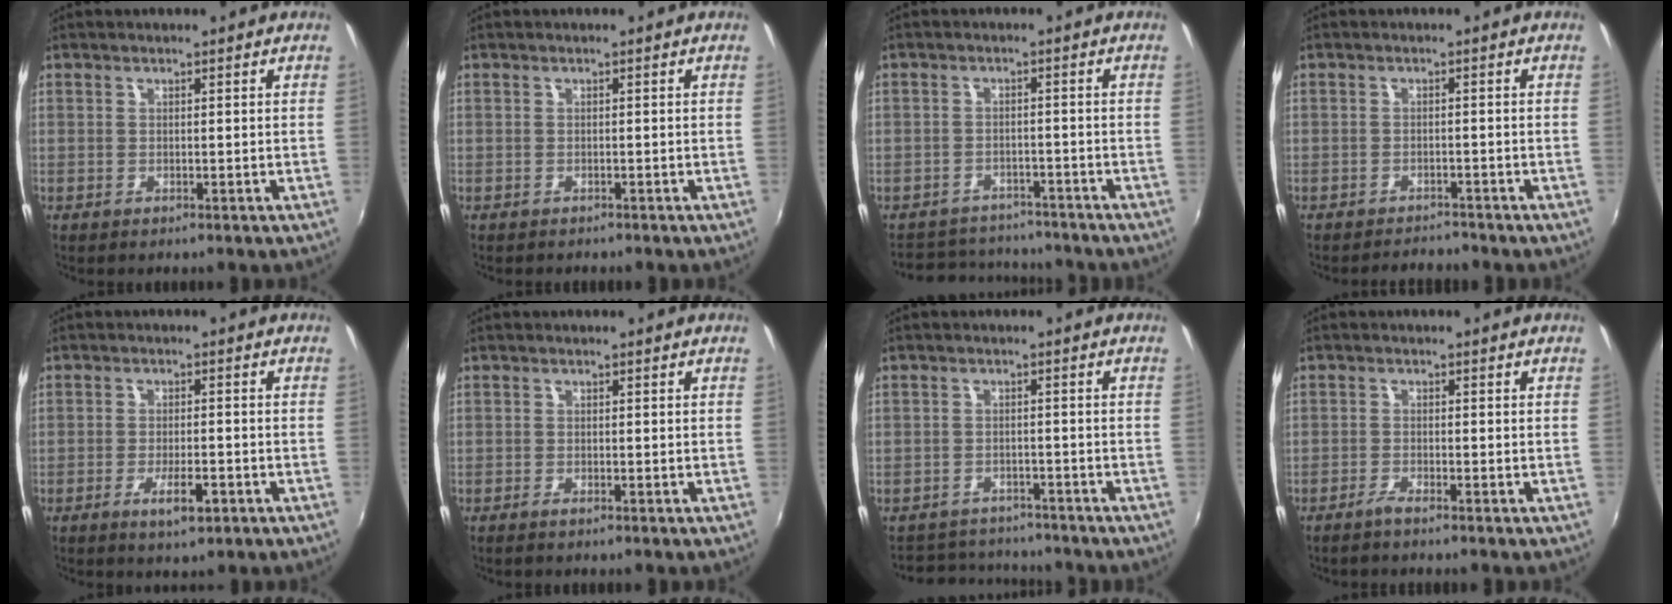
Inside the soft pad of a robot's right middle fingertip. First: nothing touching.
{"total": 0.7, "force": [-0.7, 0.3, 0.1], "torque": [-0.004, -0.001, -0.010]}
{"total": 9.0, "force": [-8.0, 3.9, 1.3], "torque": [-0.044, 0.028, -0.112]}
{"total": 4.0, "force": [-3.9, 0.9, 0.4], "torque": [-0.020, 0.000, -0.058]}
{"total": 4.5, "force": [-2.4, 1.4, 3.6], "torque": [-0.075, -0.008, -0.040]}
{"total": 1.0, "force": [-0.9, 0.0, 0.6], "torque": [-0.012, -0.003, -0.018]}
{"total": 7.2, "force": [-6.6, 3.0, 0.6], "torque": [-0.026, 0.023, -0.098]}
{"total": 2.0, "force": [-1.7, -0.1, 1.0], "torque": [-0.033, -0.002, -0.036]}